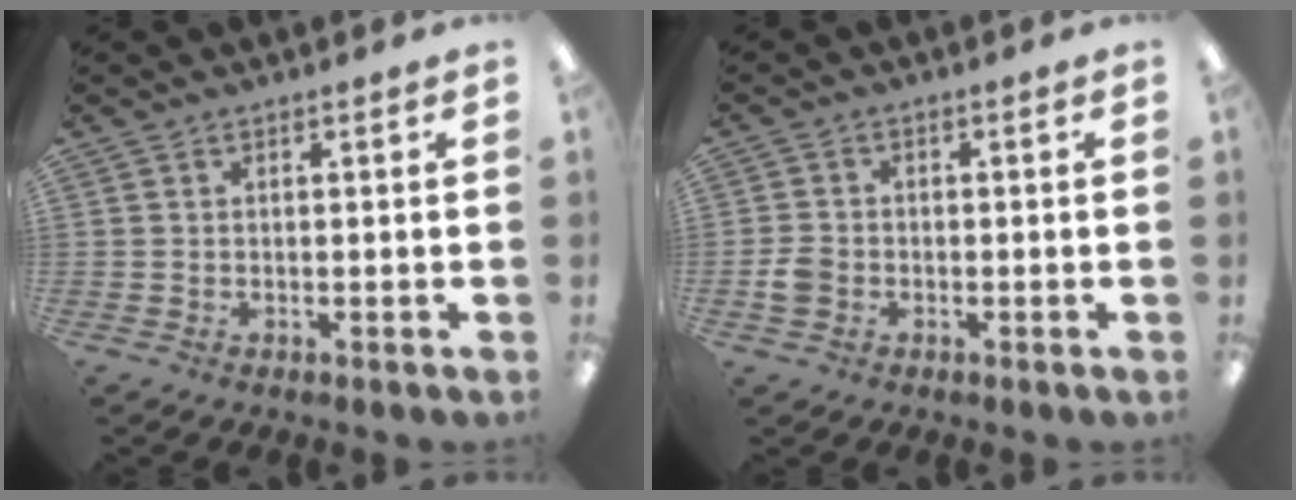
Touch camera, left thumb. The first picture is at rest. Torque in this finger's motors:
{"motor_torque": [-0.52, 0.55, 0.16, -0.11, 0.01]}